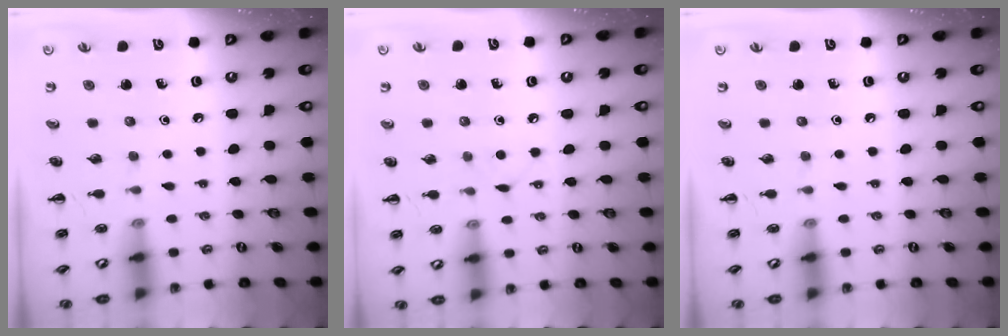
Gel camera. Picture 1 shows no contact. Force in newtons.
{"total": 2.9, "press": 2.8, "slide": 1.0}
{"total": 0.0}